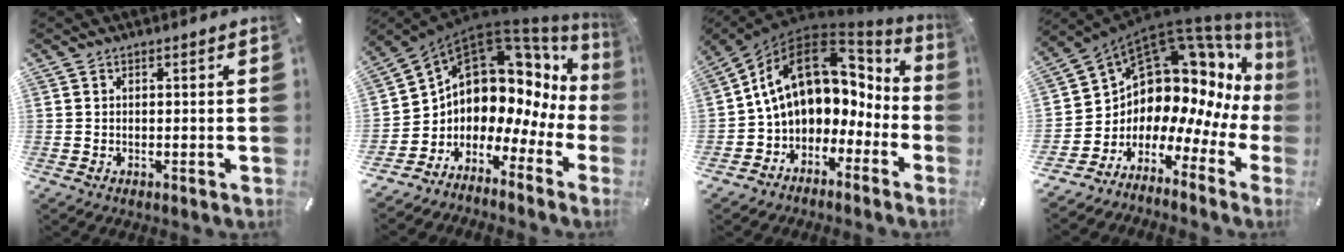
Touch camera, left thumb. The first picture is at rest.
{"total": 8.3, "force": [4.0, 6.6, 3.1], "torque": [-0.053, -0.072, 0.064]}
{"total": 15.0, "force": [3.8, 11.2, 9.2], "torque": [-0.169, -0.020, 0.069]}
{"total": 11.7, "force": [7.4, 7.7, 4.9], "torque": [-0.089, -0.104, 0.134]}